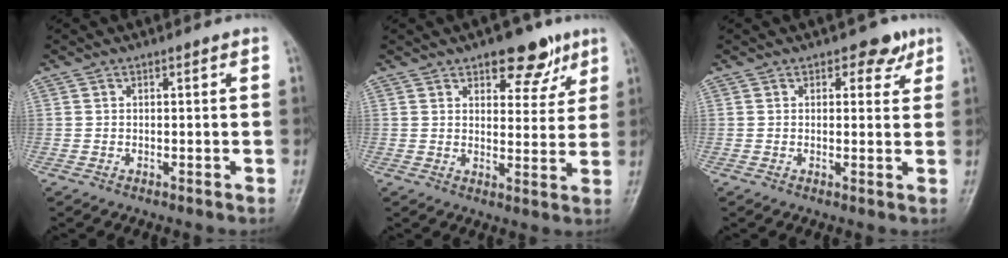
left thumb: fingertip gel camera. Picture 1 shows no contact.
{"total": 8.9, "force": [5.6, 4.7, 5.1], "torque": [-0.027, -0.025, 0.074]}
{"total": 3.8, "force": [2.1, 2.4, 1.9], "torque": [0.003, -0.006, 0.023]}